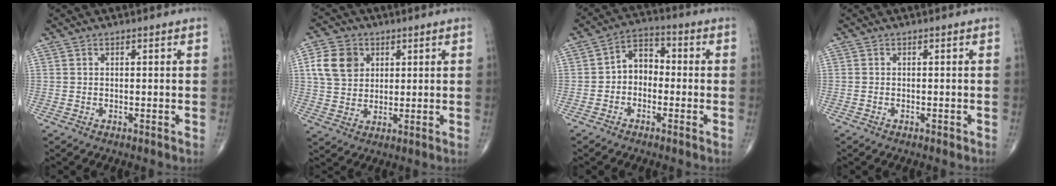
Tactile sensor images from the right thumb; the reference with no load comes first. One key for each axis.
{"total": 8.9, "fx": 2.7, "fy": 7.2, "fz": 4.6, "tx": -0.066, "ty": -0.001, "tz": 0.051}
{"total": 6.1, "fx": -1.0, "fy": 4.6, "fz": 3.9, "tx": -0.039, "ty": 0.028, "tz": -0.036}
{"total": 0.5, "fx": -0.3, "fy": 0.3, "fz": 0.3, "tx": -0.008, "ty": 0.001, "tz": -0.004}